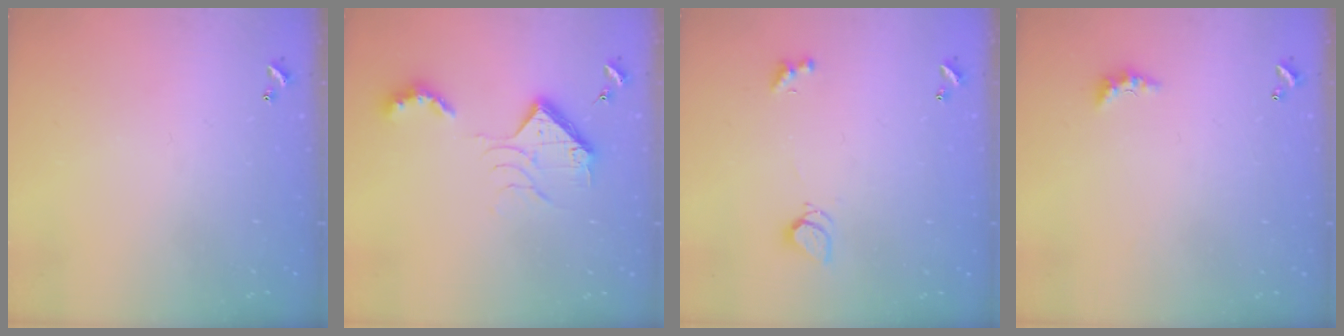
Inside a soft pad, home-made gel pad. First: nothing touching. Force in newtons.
{"total": 12.0, "press": 12.0, "slide": 0.4}
{"total": 2.5, "press": 2.5, "slide": 0.6}
{"total": 2.3, "press": 2.2, "slide": 0.7}